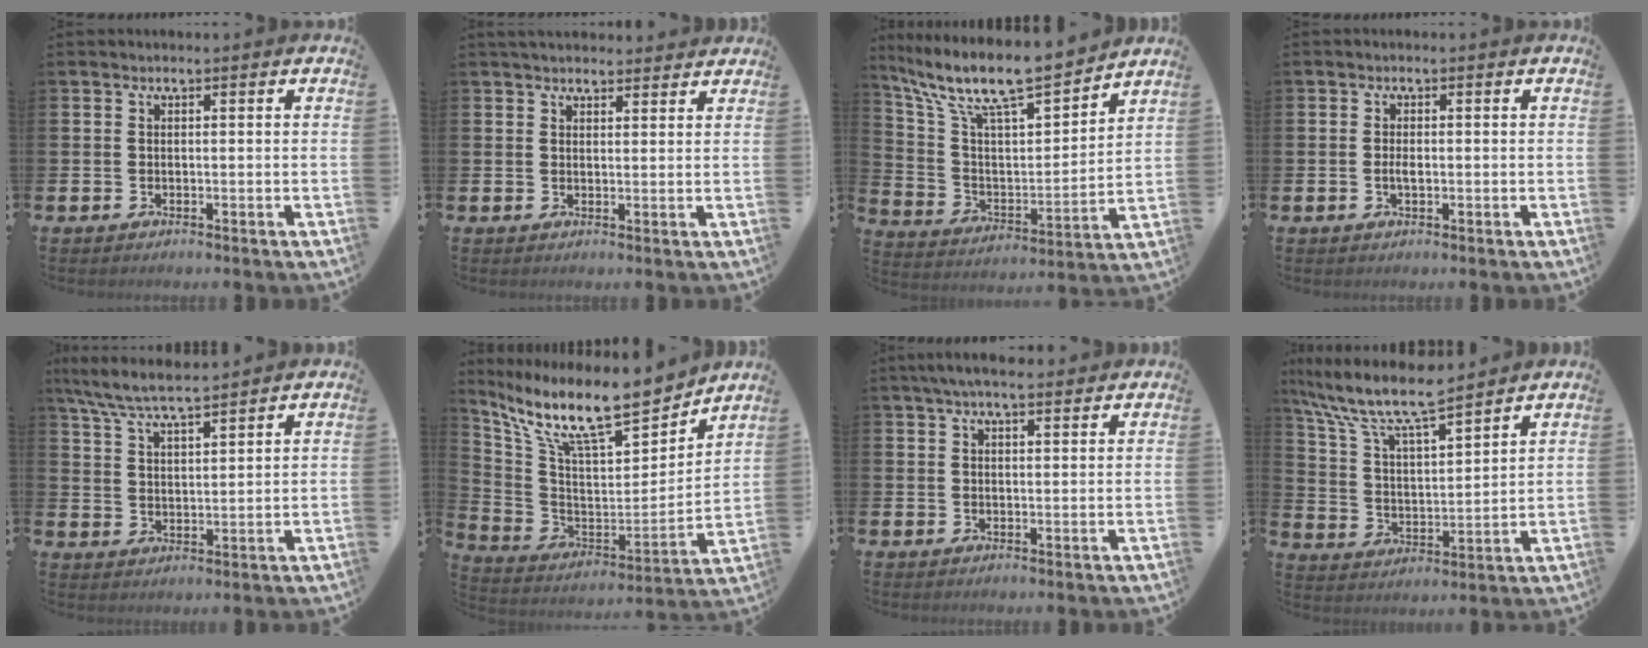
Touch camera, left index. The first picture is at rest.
{"total": 2.9, "force": [2.7, 0.8, 0.3], "torque": [-0.003, -0.012, 0.048]}
{"total": 11.6, "force": [10.2, 2.2, 4.9], "torque": [-0.129, -0.074, 0.172]}
{"total": 1.5, "force": [-0.3, 0.6, 1.3], "torque": [-0.023, 0.001, -0.006]}
{"total": 6.7, "force": [6.3, 0.5, 2.3], "torque": [-0.070, -0.030, 0.114]}
{"total": 13.0, "force": [10.7, 2.6, 6.8], "torque": [-0.163, -0.075, 0.181]}
{"total": 4.5, "force": [3.8, 0.9, 2.2], "torque": [-0.042, -0.008, 0.066]}
{"total": 10.0, "force": [8.9, 1.6, 4.3], "torque": [-0.124, -0.050, 0.154]}